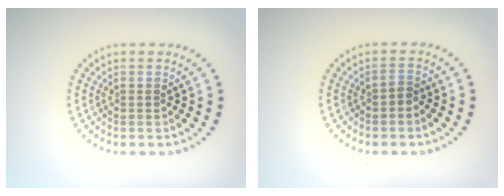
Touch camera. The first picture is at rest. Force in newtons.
{"total": 0.9, "press": 0.7, "slide": 0.5}